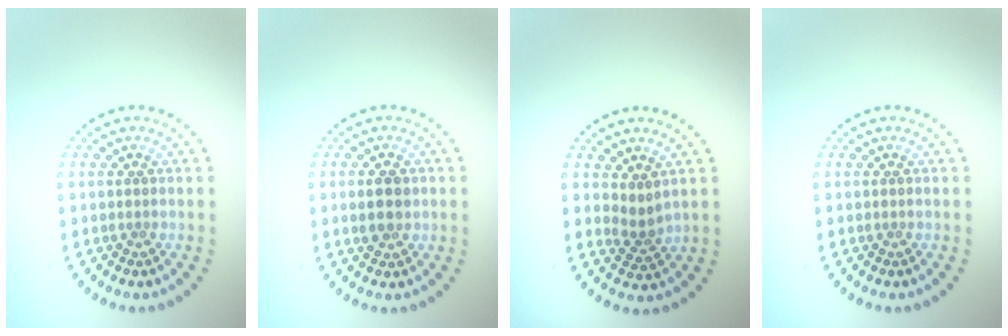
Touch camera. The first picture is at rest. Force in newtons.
{"total": 2.2, "press": 2.2, "slide": 0.1}
{"total": 1.9, "press": 1.2, "slide": 1.4}
{"total": 0.0}